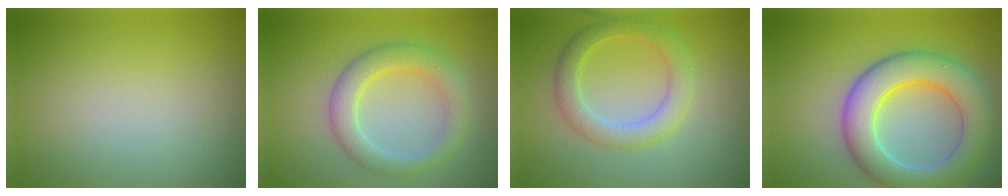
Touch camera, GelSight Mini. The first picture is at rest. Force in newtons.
{"total": 4.1, "press": 4.1, "slide": 0.3}
{"total": 3.7, "press": 3.7, "slide": 0.2}
{"total": 8.1, "press": 8.0, "slide": 0.7}